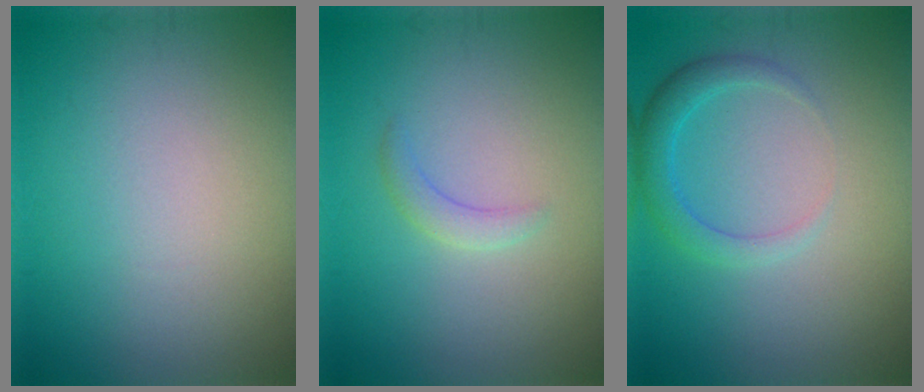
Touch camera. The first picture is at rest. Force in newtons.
{"total": 1.4, "press": 1.4, "slide": 0.1}
{"total": 2.6, "press": 2.6, "slide": 0.2}